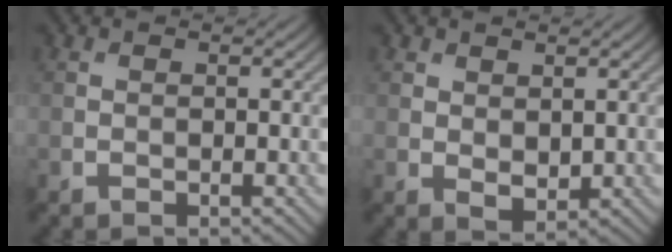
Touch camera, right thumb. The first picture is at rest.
{"total": 2.1, "force": [0.9, 1.4, 1.3], "torque": [-0.026, -0.007, 0.021]}